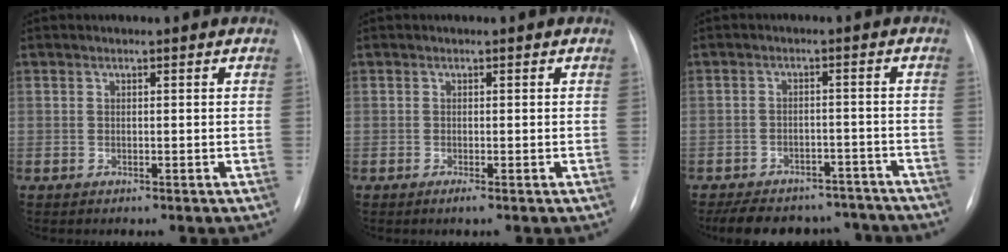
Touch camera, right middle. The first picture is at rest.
{"total": 0.7, "force": [-0.4, -0.1, 0.5], "torque": [-0.009, -0.002, -0.008]}
{"total": 14.6, "force": [-12.7, 6.1, 4.1], "torque": [-0.074, 0.015, -0.161]}